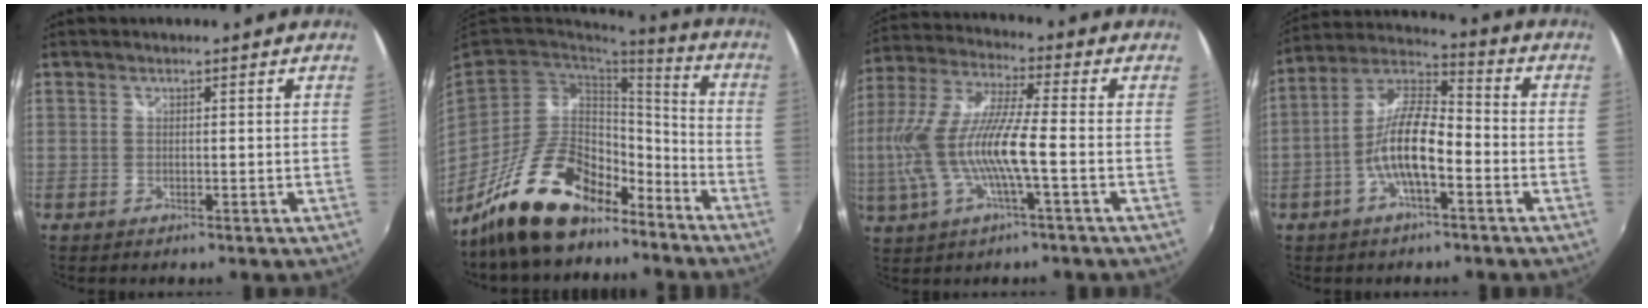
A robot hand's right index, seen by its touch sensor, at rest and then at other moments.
{"total": 20.1, "force": [-14.5, 9.3, 10.3], "torque": [-0.202, 0.017, -0.234]}
{"total": 15.3, "force": [-2.8, 2.2, 14.9], "torque": [-0.288, -0.007, -0.052]}
{"total": 11.2, "force": [-3.9, 3.4, 9.9], "torque": [-0.208, 0.011, -0.076]}